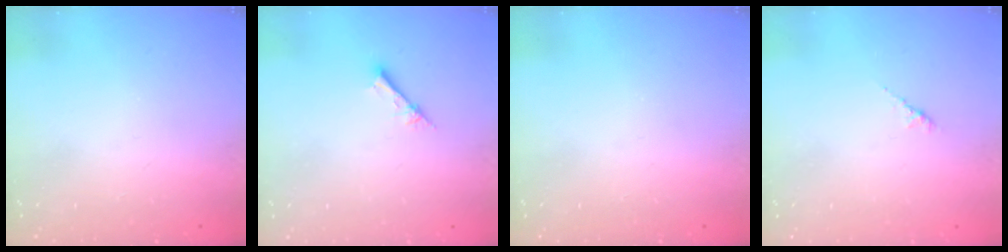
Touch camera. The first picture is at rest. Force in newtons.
{"total": 2.1, "press": 2.1, "slide": 0.2}
{"total": 0.0}
{"total": 1.5, "press": 1.4, "slide": 0.5}